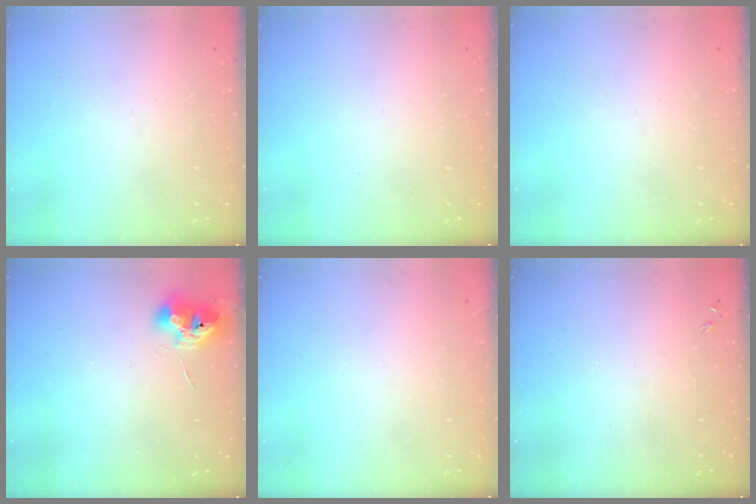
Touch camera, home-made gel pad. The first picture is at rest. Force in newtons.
{"total": 0.0}
{"total": 0.0}
{"total": 9.8, "press": 9.7, "slide": 1.4}
{"total": 0.0}
{"total": 0.0}